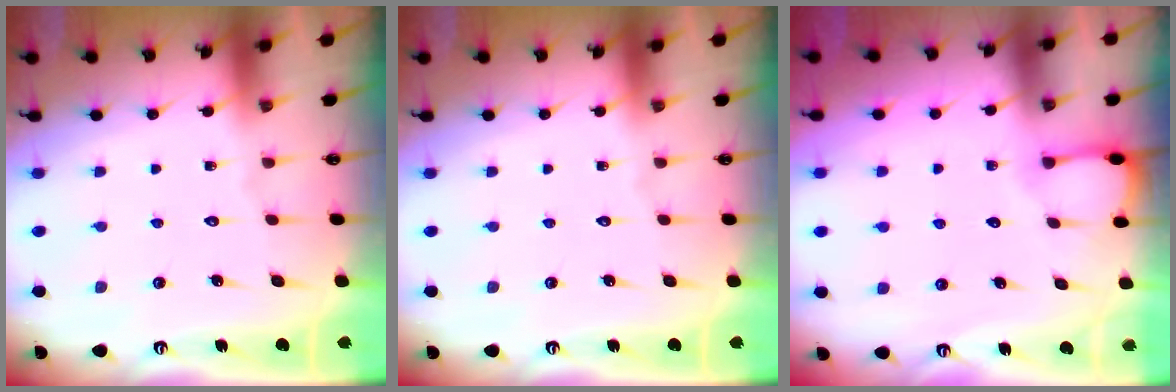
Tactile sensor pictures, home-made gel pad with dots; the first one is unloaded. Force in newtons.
{"total": 0.0}
{"total": 2.0, "press": 2.0, "slide": 0.3}